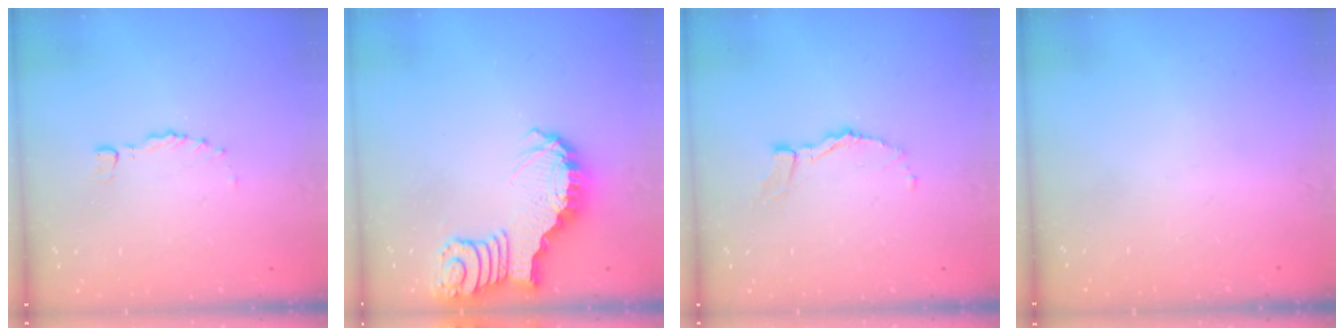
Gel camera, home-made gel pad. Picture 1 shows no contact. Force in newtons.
{"total": 3.3, "press": 3.3, "slide": 0.7}
{"total": 7.1, "press": 7.1, "slide": 0.7}
{"total": 0.0}